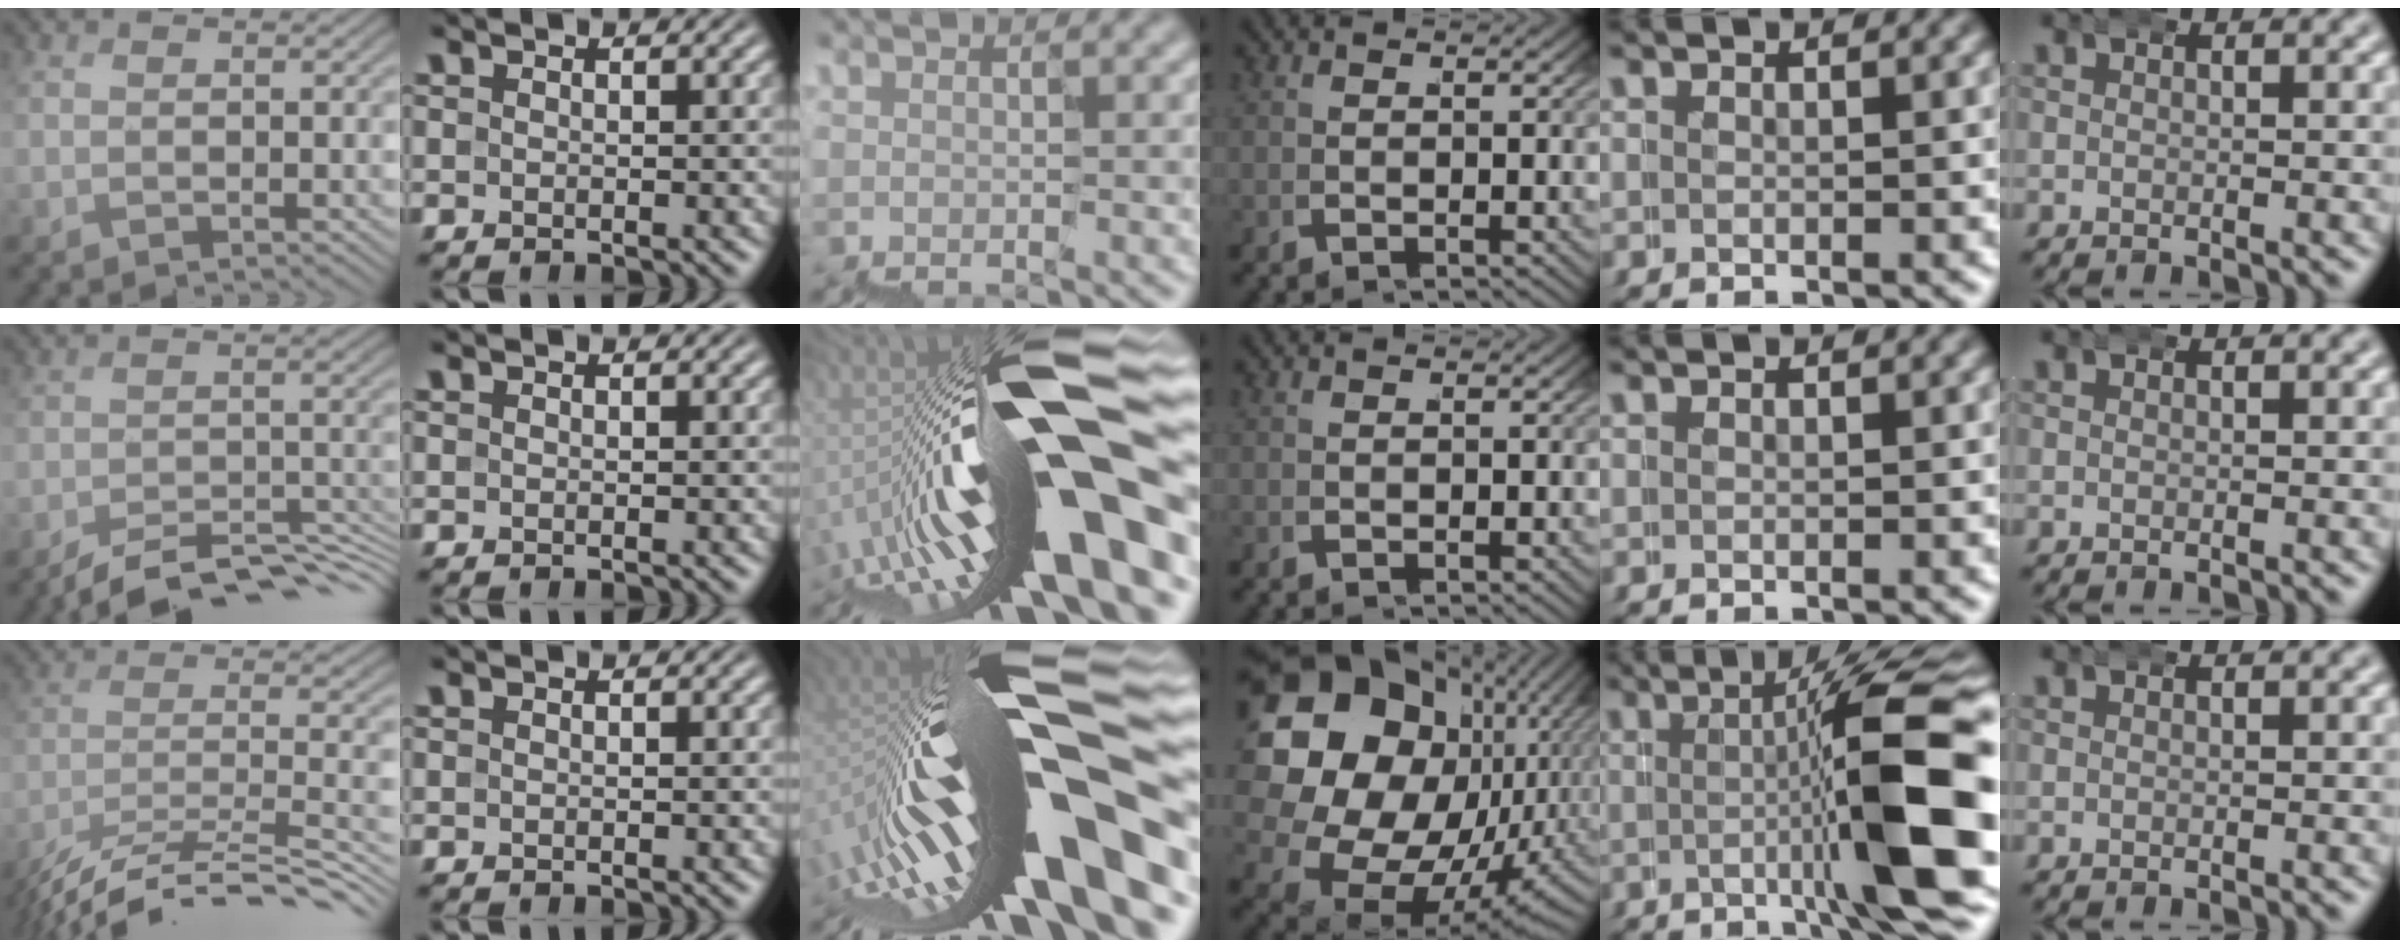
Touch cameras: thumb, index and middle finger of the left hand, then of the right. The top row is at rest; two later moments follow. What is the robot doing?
{"motion": "wrap", "object": "belt"}